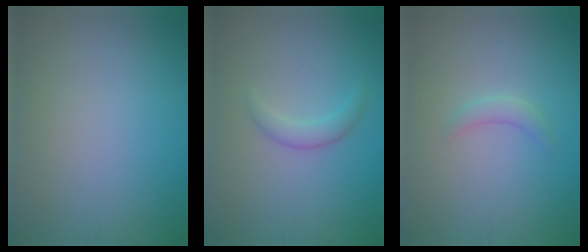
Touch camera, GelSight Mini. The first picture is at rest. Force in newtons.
{"total": 1.7, "press": 1.7, "slide": 0.2}
{"total": 1.2, "press": 1.2, "slide": 0.2}